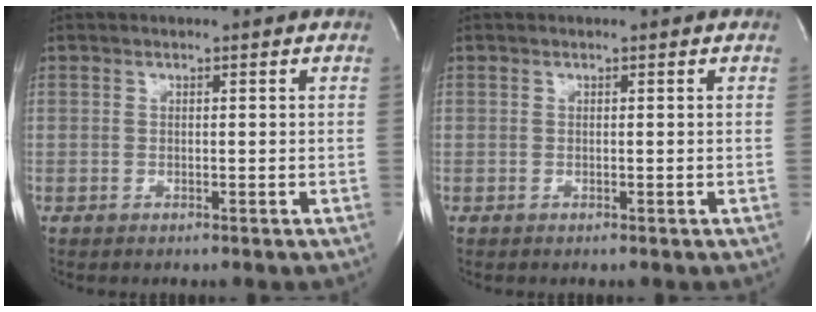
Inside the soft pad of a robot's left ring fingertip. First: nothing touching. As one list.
[{"total": 0.0}]